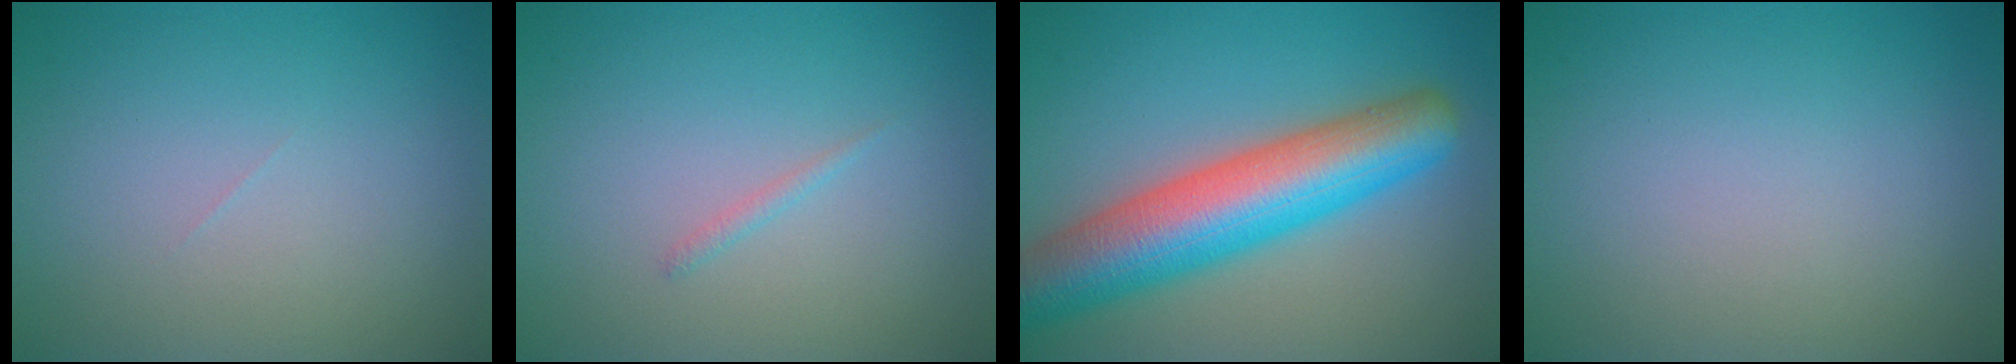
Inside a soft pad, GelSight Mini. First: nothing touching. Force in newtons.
{"total": 0.6, "press": 0.6, "slide": 0.1}
{"total": 10.2, "press": 10.2, "slide": 0.2}
{"total": 0.0}